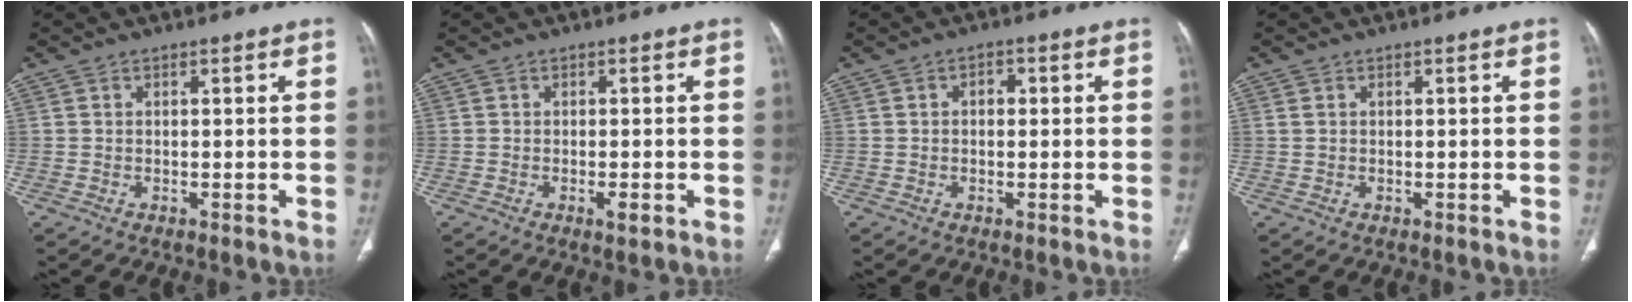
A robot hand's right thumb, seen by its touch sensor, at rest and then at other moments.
{"total": 1.8, "force": [-0.7, 0.5, 1.6], "torque": [-0.026, -0.003, -0.012]}
{"total": 2.1, "force": [0.3, 1.4, 1.5], "torque": [-0.016, 0.009, 0.003]}
{"total": 0.7, "force": [0.4, 0.5, 0.4], "torque": [-0.011, 0.008, 0.010]}